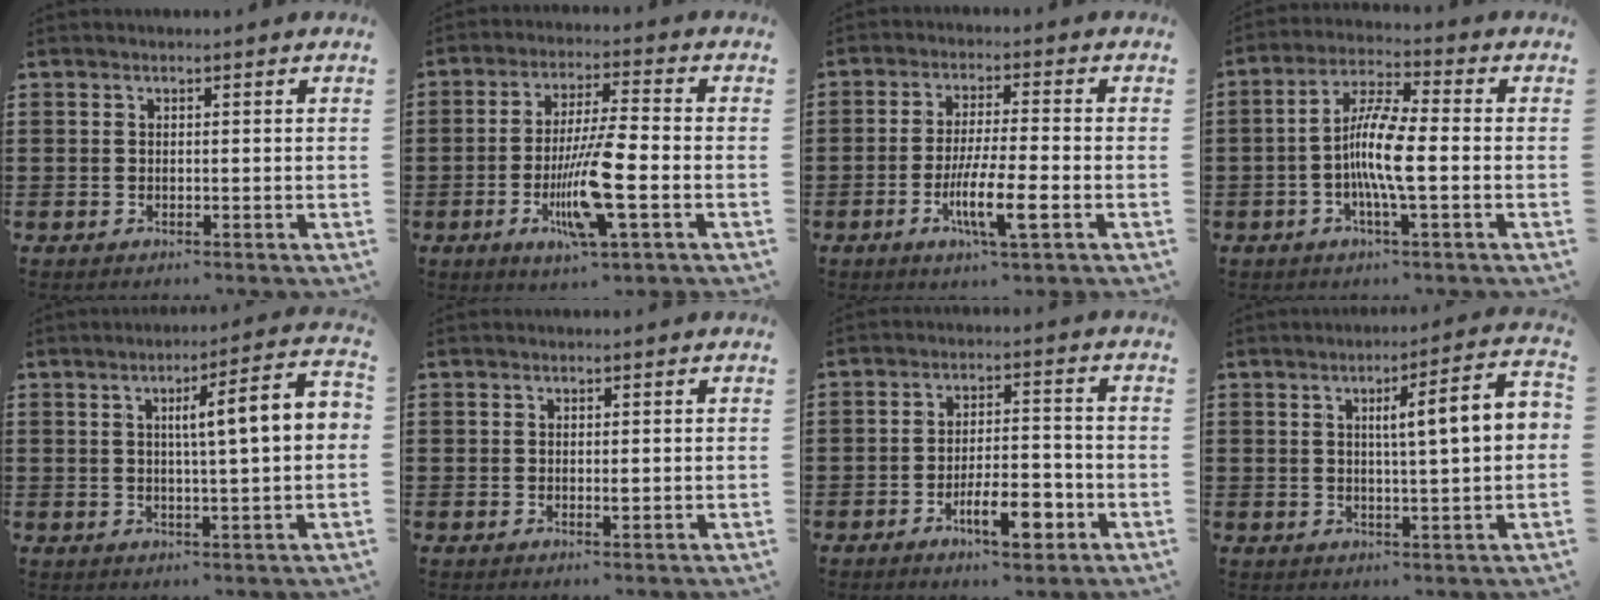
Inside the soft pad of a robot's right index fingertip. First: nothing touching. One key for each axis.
{"total": 10.7, "fx": -3.2, "fy": 1.6, "fz": 10.1, "tx": -0.198, "ty": -0.013, "tz": -0.062}
{"total": 8.1, "fx": -3.0, "fy": 1.3, "fz": 7.5, "tx": -0.139, "ty": -0.011, "tz": -0.054}
{"total": 8.3, "fx": -1.6, "fy": 1.7, "fz": 8.0, "tx": -0.164, "ty": -0.005, "tz": -0.036}
{"total": 7.3, "fx": 0.8, "fy": 0.3, "fz": 7.2, "tx": -0.120, "ty": -0.009, "tz": 0.000}
{"total": 0.8, "fx": 0.1, "fy": 0.4, "fz": 0.7, "tx": -0.014, "ty": 0.002, "tz": 0.002}
{"total": 7.9, "fx": -3.9, "fy": 2.8, "fz": 6.2, "tx": -0.110, "ty": 0.004, "tz": -0.067}
{"total": 7.1, "fx": 1.0, "fy": 0.4, "fz": 7.0, "tx": -0.109, "ty": -0.013, "tz": 0.001}